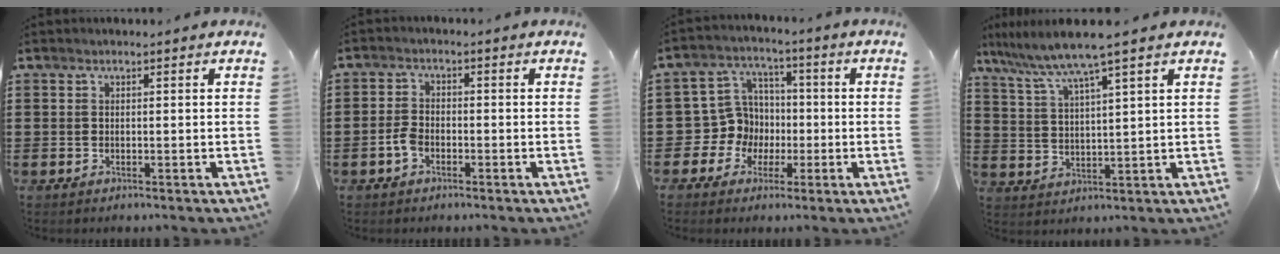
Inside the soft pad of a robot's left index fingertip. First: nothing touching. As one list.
[{"total": 2.7, "force": [-1.2, 1.5, 1.9], "torque": [-0.059, -0.004, -0.029]}, {"total": 8.1, "force": [-0.4, 7.9, 1.8], "torque": [-0.088, -0.002, -0.005]}, {"total": 5.7, "force": [4.5, -0.4, 3.5], "torque": [-0.082, -0.014, 0.076]}]